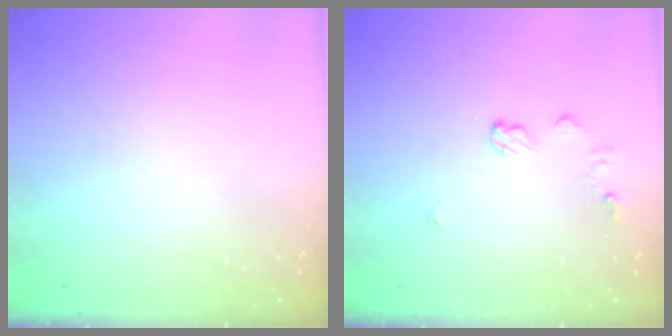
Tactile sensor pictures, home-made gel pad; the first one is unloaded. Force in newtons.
{"total": 5.7, "press": 5.7, "slide": 0.5}